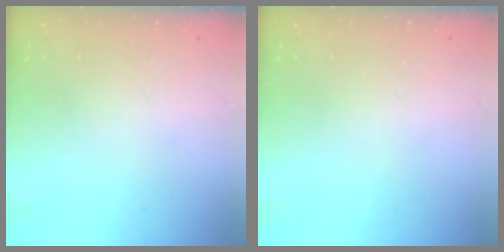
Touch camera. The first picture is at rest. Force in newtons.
{"total": 0.0}